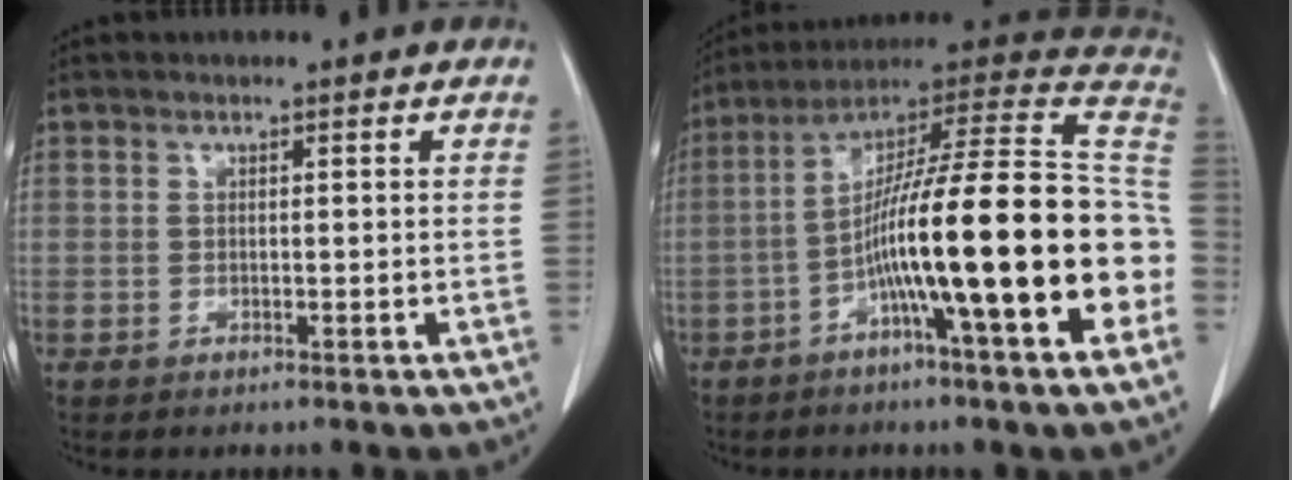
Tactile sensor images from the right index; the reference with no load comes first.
{"total": 26.2, "force": [-6.2, 0.9, 25.5], "torque": [-0.335, 0.008, -0.113]}